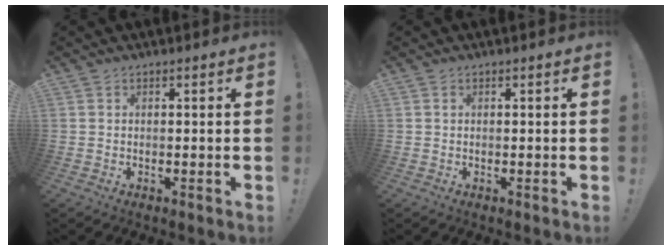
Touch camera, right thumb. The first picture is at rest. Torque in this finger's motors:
{"motor_torque": [-0.08, 0.10, -0.01, 0.07, 0.01]}